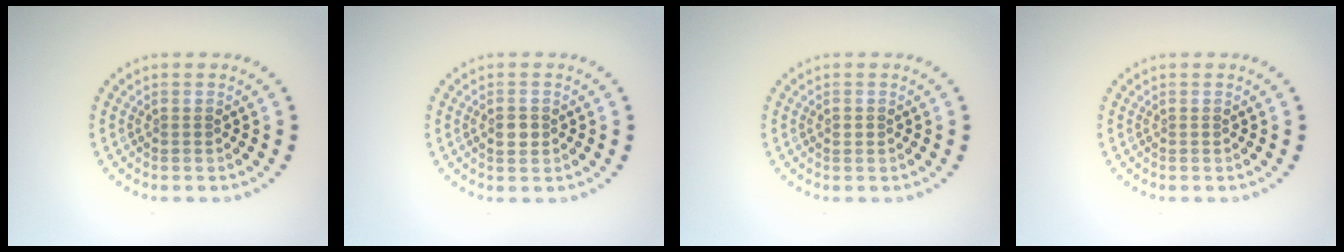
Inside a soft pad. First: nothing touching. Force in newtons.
{"total": 1.5, "press": 1.5, "slide": 0.3}
{"total": 0.7, "press": 0.7, "slide": 0.1}
{"total": 0.0}